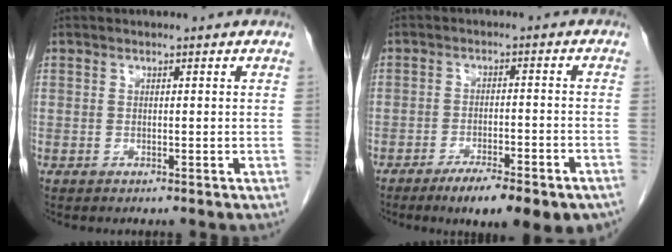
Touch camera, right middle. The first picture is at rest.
{"total": 12.7, "force": [-9.2, 2.4, 8.4], "torque": [-0.087, -0.004, -0.131]}